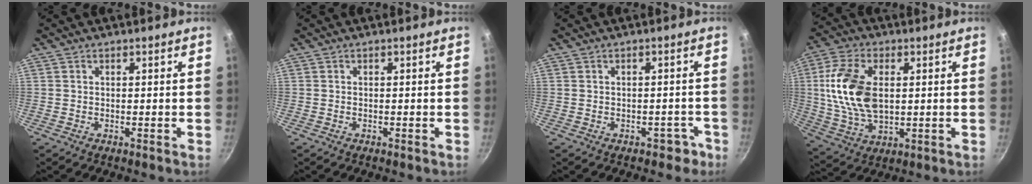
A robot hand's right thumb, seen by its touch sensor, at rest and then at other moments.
{"total": 0.0}
{"total": 2.9, "force": [-1.7, 2.0, 1.2], "torque": [0.010, 0.031, 0.000]}
{"total": 15.2, "force": [2.0, 9.0, 12.1], "torque": [-0.223, -0.003, 0.038]}